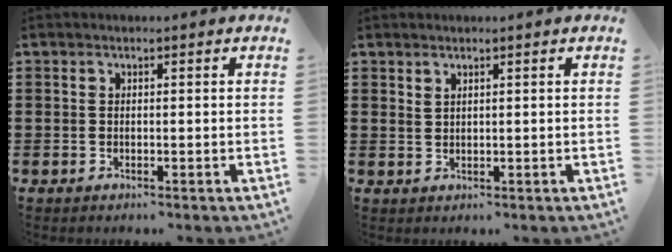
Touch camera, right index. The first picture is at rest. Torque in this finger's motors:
{"motor_torque": [0.00, 0.01, 0.01, 0.01]}